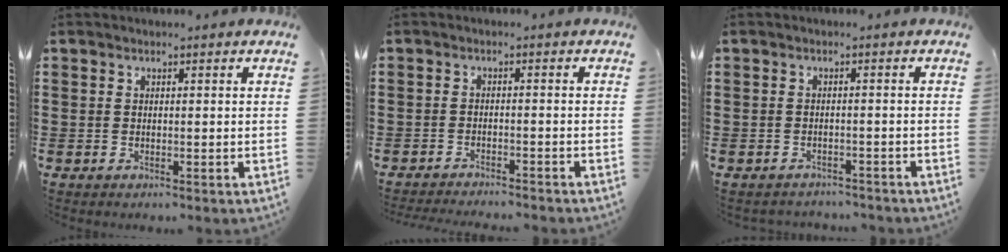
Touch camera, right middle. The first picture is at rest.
{"total": 2.1, "force": [-2.1, -0.1, 0.1], "torque": [-0.005, 0.002, -0.044]}
{"total": 1.4, "force": [-1.4, 0.2, 0.0], "torque": [-0.005, 0.001, -0.031]}